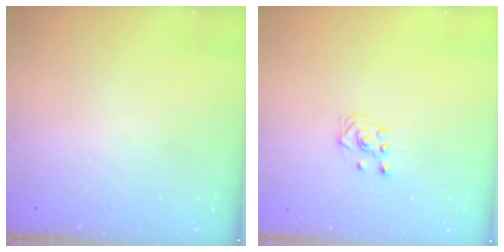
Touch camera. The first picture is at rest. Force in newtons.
{"total": 3.0, "press": 2.8, "slide": 1.1}